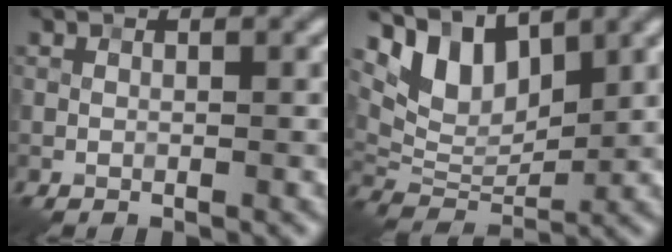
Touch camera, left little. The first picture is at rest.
{"total": 6.4, "force": [4.1, 3.2, 3.7], "torque": [-0.073, -0.005, 0.075]}